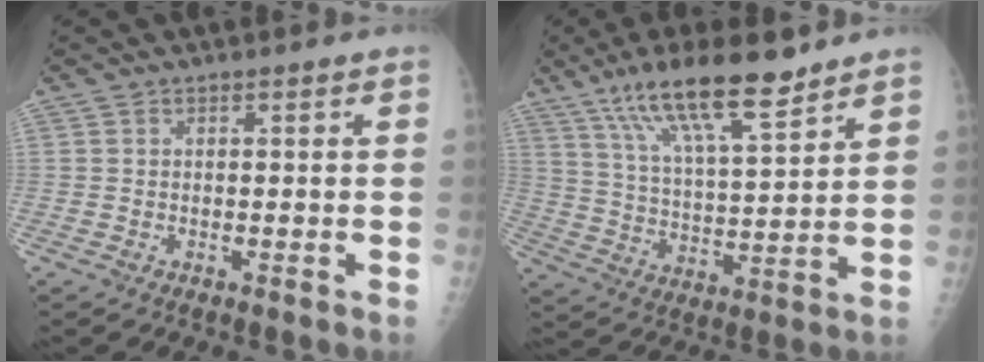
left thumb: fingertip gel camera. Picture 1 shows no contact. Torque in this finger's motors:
{"motor_torque": [1.04, -0.52, 1.15, -1.28, 0.20]}